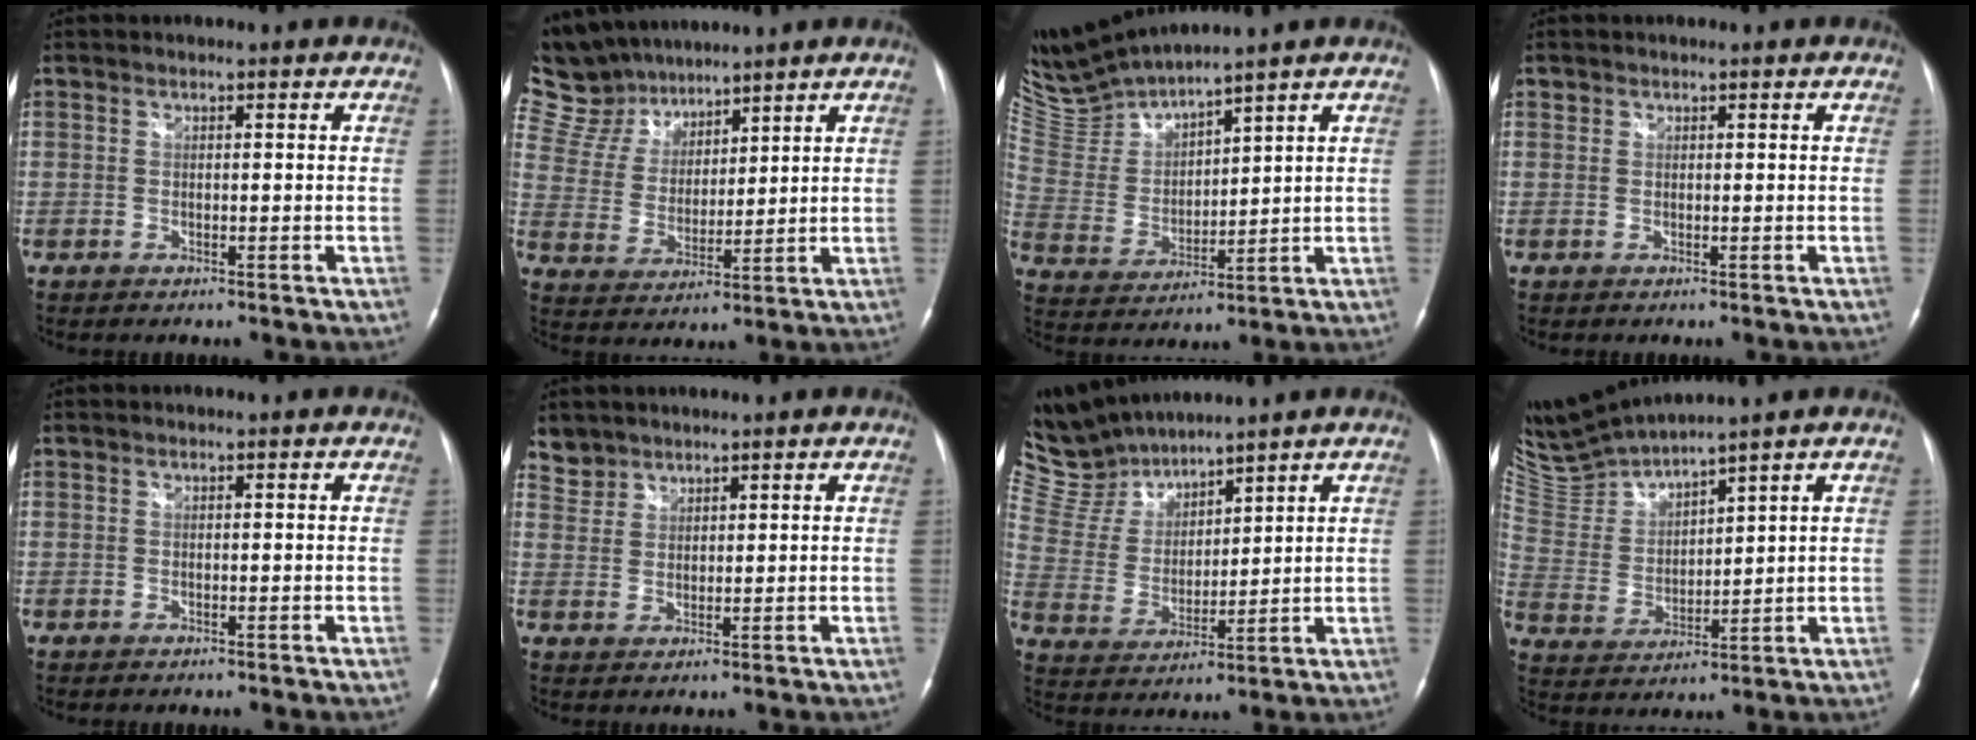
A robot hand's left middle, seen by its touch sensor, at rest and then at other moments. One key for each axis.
{"total": 12.1, "fx": 10.8, "fy": 5.0, "fz": 2.3, "tx": -0.060, "ty": 0.024, "tz": 0.218}
{"total": 10.2, "fx": 10.0, "fy": -1.0, "fz": 2.2, "tx": -0.072, "ty": -0.001, "tz": 0.220}
{"total": 0.5, "fx": 0.3, "fy": 0.4, "fz": 0.0, "tx": 0.002, "ty": 0.003, "tz": 0.006}
{"total": 0.0}
{"total": 3.3, "fx": 2.9, "fy": 1.6, "fz": -0.6, "tx": 0.019, "ty": 0.008, "tz": 0.057}
{"total": 9.0, "fx": 8.9, "fy": 1.0, "fz": 0.2, "tx": -0.032, "ty": 0.011, "tz": 0.202}
{"total": 9.7, "fx": 9.4, "fy": -1.1, "fz": 2.3, "tx": -0.071, "ty": 0.000, "tz": 0.206}